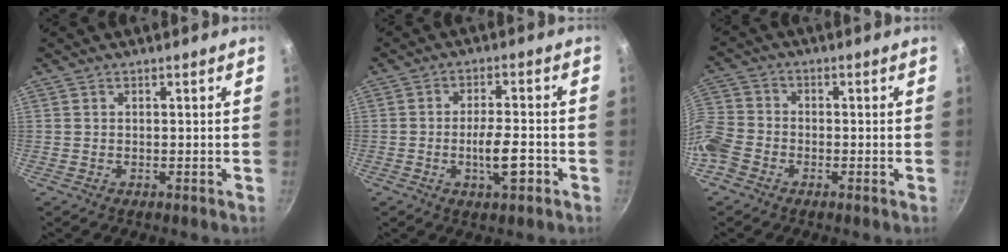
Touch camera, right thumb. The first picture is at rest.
{"total": 6.7, "force": [-2.4, 2.1, 5.9], "torque": [-0.089, 0.017, -0.042]}
{"total": 8.9, "force": [-4.3, 6.6, 4.2], "torque": [-0.092, 0.034, -0.108]}